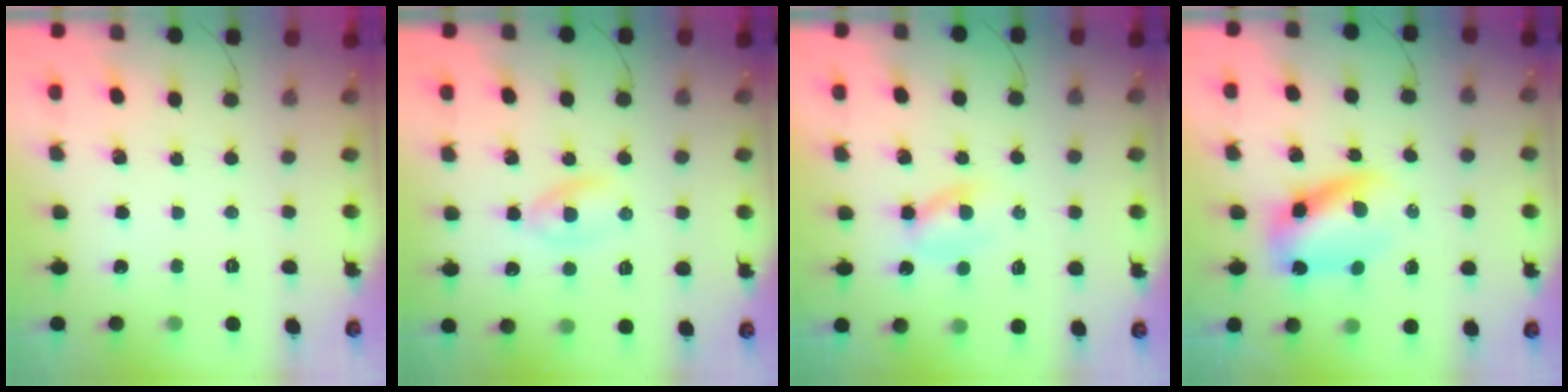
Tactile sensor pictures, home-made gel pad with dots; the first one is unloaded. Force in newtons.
{"total": 2.3, "press": 2.1, "slide": 1.0}
{"total": 2.7, "press": 2.5, "slide": 1.1}
{"total": 6.0, "press": 5.9, "slide": 1.0}